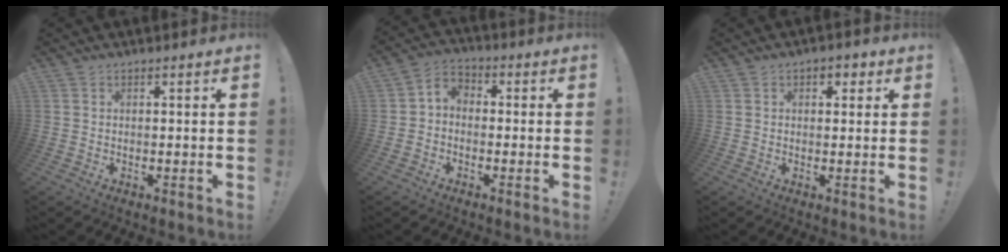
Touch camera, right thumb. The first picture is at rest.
{"total": 4.5, "force": [-2.0, 3.5, 1.8], "torque": [-0.032, 0.019, -0.035]}
{"total": 2.6, "force": [0.7, 1.8, 1.6], "torque": [-0.016, 0.003, 0.009]}